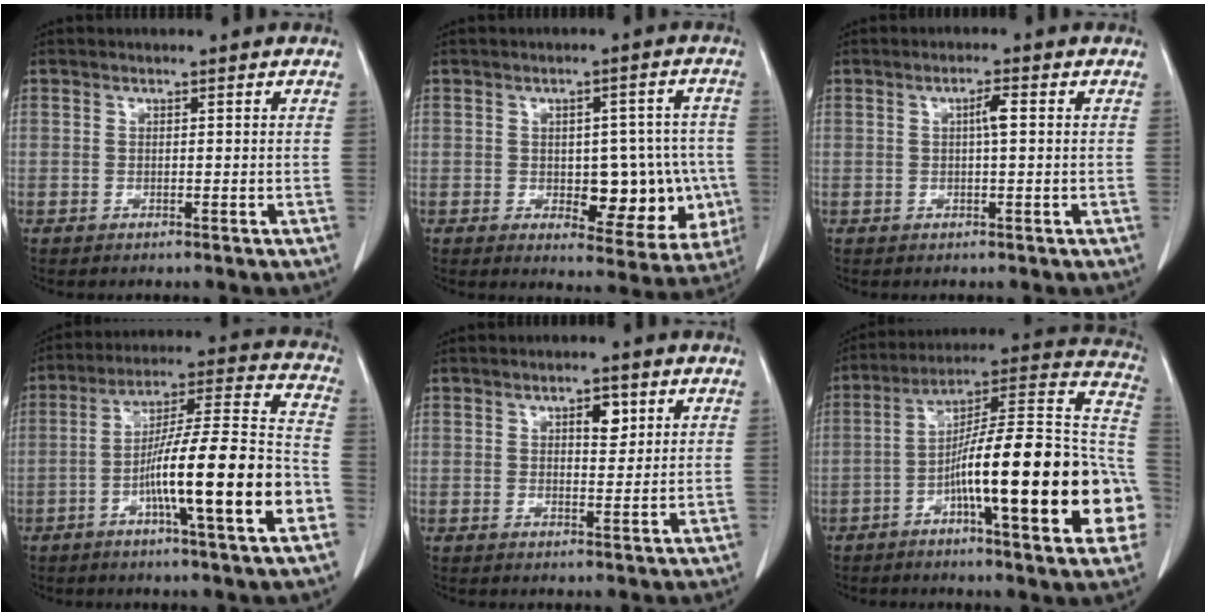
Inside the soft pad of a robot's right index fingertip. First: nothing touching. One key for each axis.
{"total": 11.3, "fx": -1.8, "fy": 5.6, "fz": 9.6, "tx": -0.097, "ty": 0.016, "tz": -0.009}
{"total": 2.2, "fx": 0.3, "fy": 0.2, "fz": 2.2, "tx": -0.038, "ty": 0.004, "tz": 0.005}
{"total": 18.4, "fx": -5.8, "fy": 0.7, "fz": 17.4, "tx": -0.273, "ty": 0.006, "tz": -0.094}
{"total": 3.4, "fx": 1.5, "fy": 1.5, "fz": 2.6, "tx": -0.039, "ty": -0.001, "tz": 0.022}
{"total": 26.6, "fx": -6.7, "fy": 3.5, "fz": 25.5, "tx": -0.296, "ty": 0.019, "tz": -0.103}